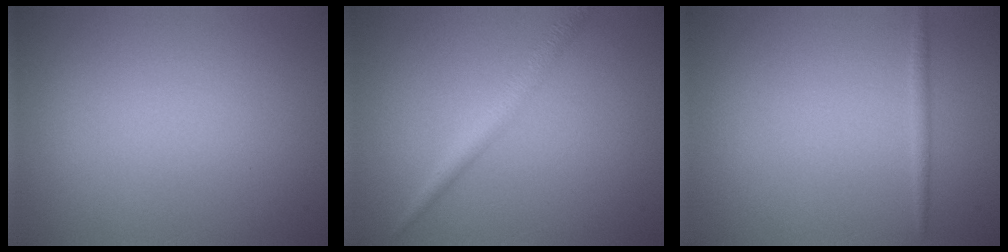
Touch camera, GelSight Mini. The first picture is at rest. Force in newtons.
{"total": 2.3, "press": 2.3, "slide": 0.1}
{"total": 0.8, "press": 0.8, "slide": 0.0}